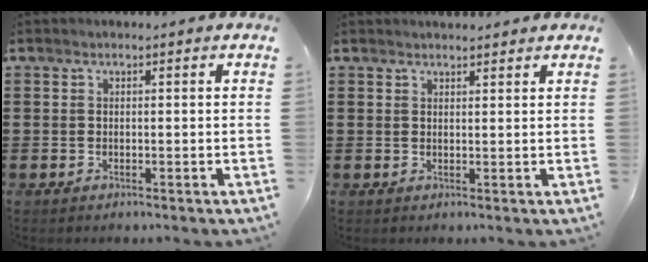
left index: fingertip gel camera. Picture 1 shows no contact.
{"total": 1.5, "force": [1.5, 0.3, 0.2], "torque": [-0.007, 0.004, 0.029]}